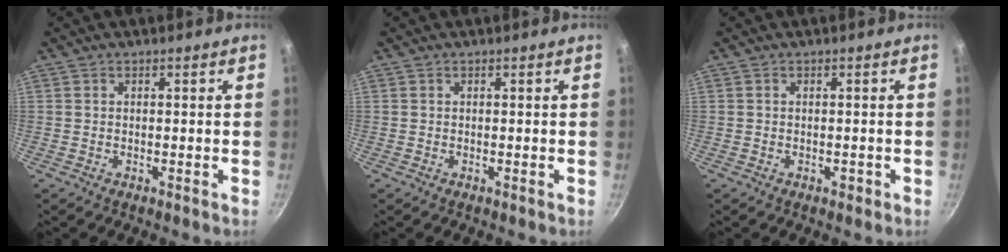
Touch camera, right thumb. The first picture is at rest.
{"total": 0.0}
{"total": 1.0, "force": [-0.4, 0.7, 0.6], "torque": [-0.005, 0.003, -0.005]}